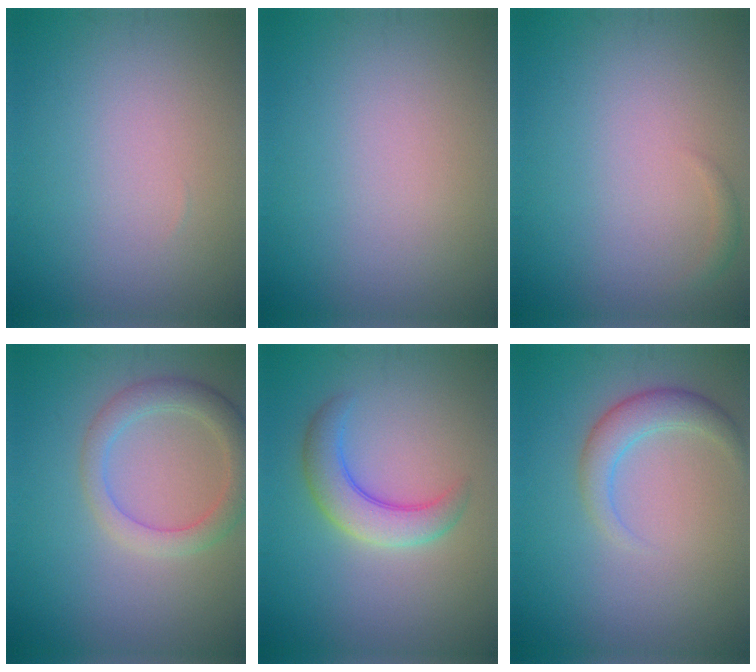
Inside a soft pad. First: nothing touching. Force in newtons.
{"total": 0.0}
{"total": 0.7, "press": 0.7, "slide": 0.1}
{"total": 3.6, "press": 3.6, "slide": 0.5}
{"total": 4.3, "press": 4.2, "slide": 0.2}
{"total": 2.8, "press": 2.8, "slide": 0.2}